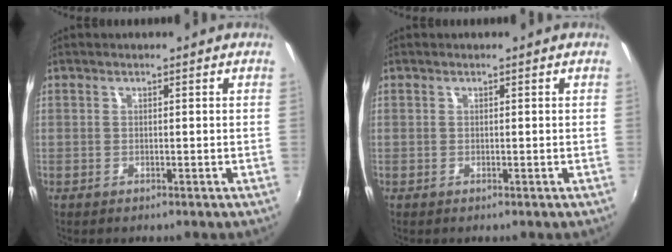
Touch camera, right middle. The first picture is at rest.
{"total": 0.0}